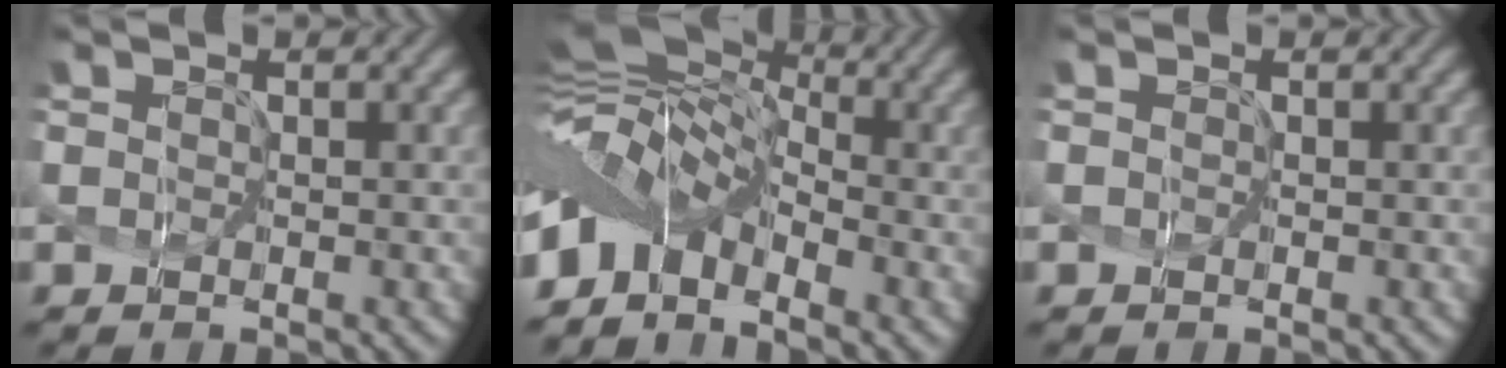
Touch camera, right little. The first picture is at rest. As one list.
[{"total": 7.4, "force": [-2.0, 4.6, 5.5], "torque": [-0.111, 0.011, -0.056]}, {"total": 0.0}]